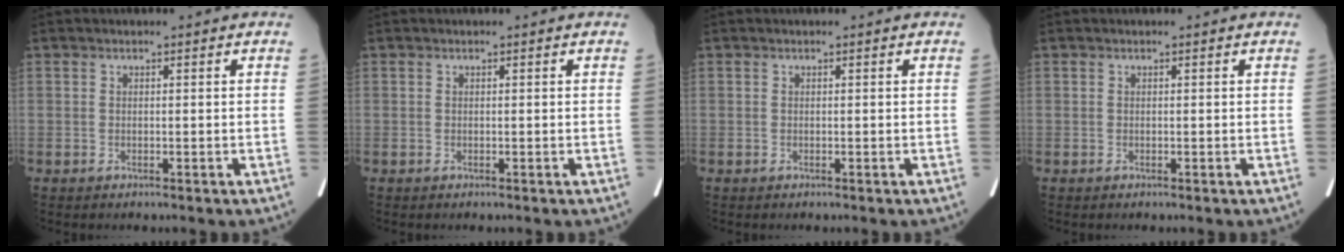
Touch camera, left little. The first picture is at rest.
{"total": 0.0}
{"total": 0.0}
{"total": 0.0}